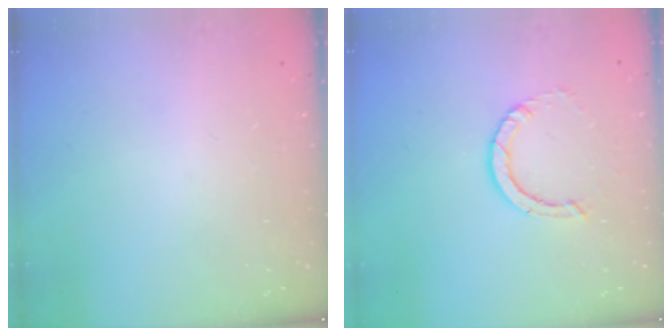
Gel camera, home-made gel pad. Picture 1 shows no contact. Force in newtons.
{"total": 2.9, "press": 2.9, "slide": 0.2}